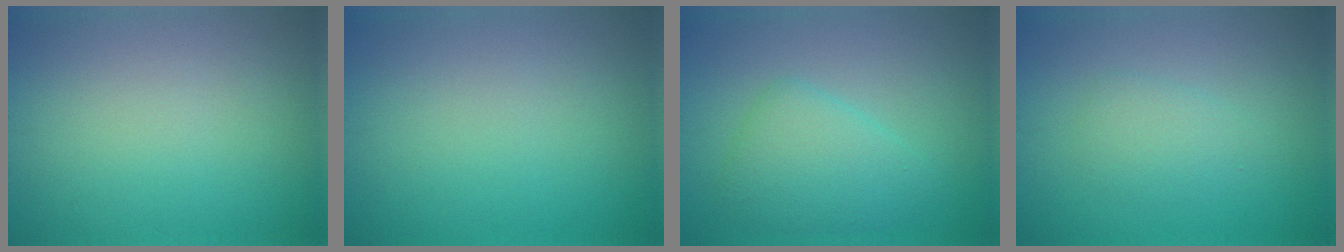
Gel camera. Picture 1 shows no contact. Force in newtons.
{"total": 0.0}
{"total": 3.9, "press": 3.9, "slide": 0.1}
{"total": 1.8, "press": 1.8, "slide": 0.0}